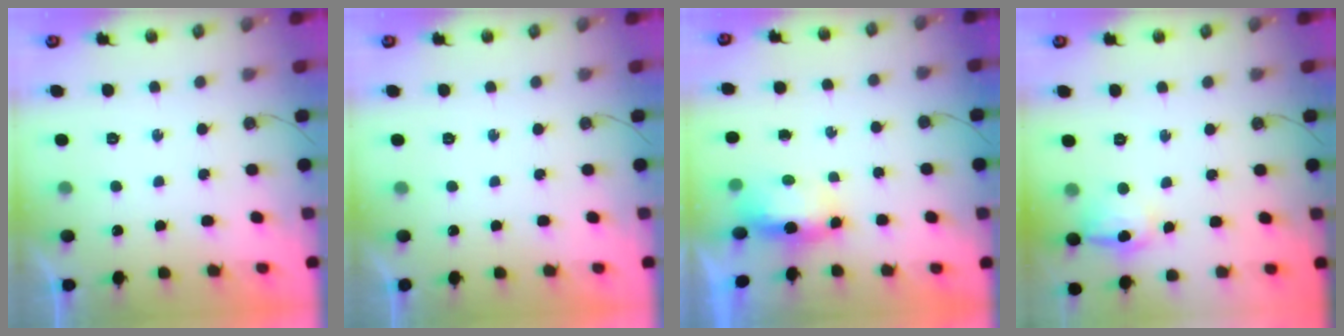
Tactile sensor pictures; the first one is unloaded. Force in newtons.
{"total": 0.0}
{"total": 6.1, "press": 6.0, "slide": 1.2}
{"total": 12.1, "press": 12.0, "slide": 1.0}